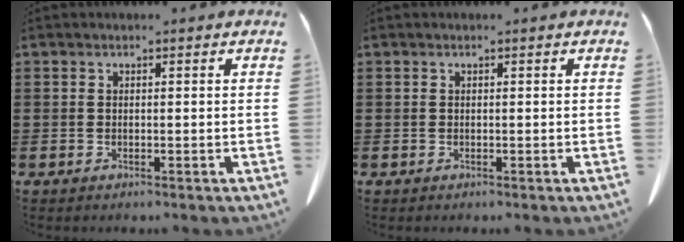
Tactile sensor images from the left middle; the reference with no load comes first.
{"total": 0.0}